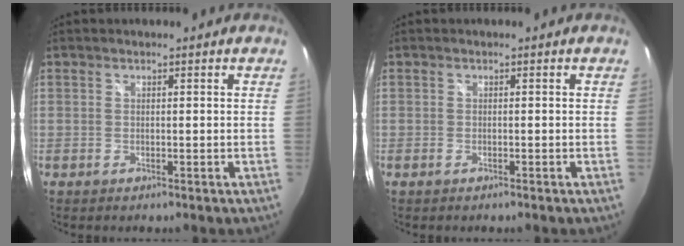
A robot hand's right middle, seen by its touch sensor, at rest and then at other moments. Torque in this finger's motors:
{"motor_torque": [-0.29, 0.20, -0.01, -0.01]}